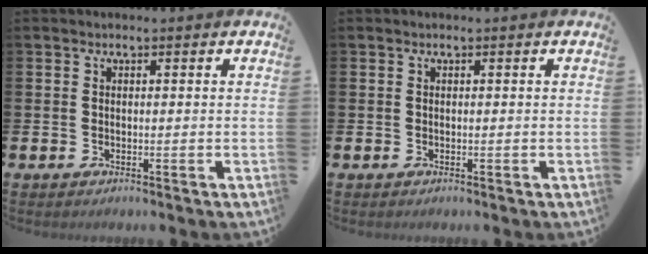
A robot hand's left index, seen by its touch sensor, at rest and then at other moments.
{"total": 0.0}